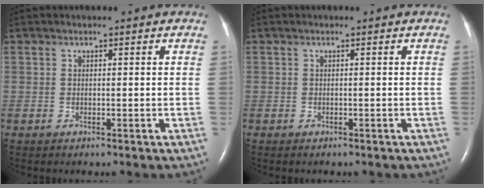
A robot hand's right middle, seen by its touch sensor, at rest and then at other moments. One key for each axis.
{"total": 1.2, "fx": -1.0, "fy": 0.4, "fz": 0.5, "tx": -0.012, "ty": -0.002, "tz": -0.009}